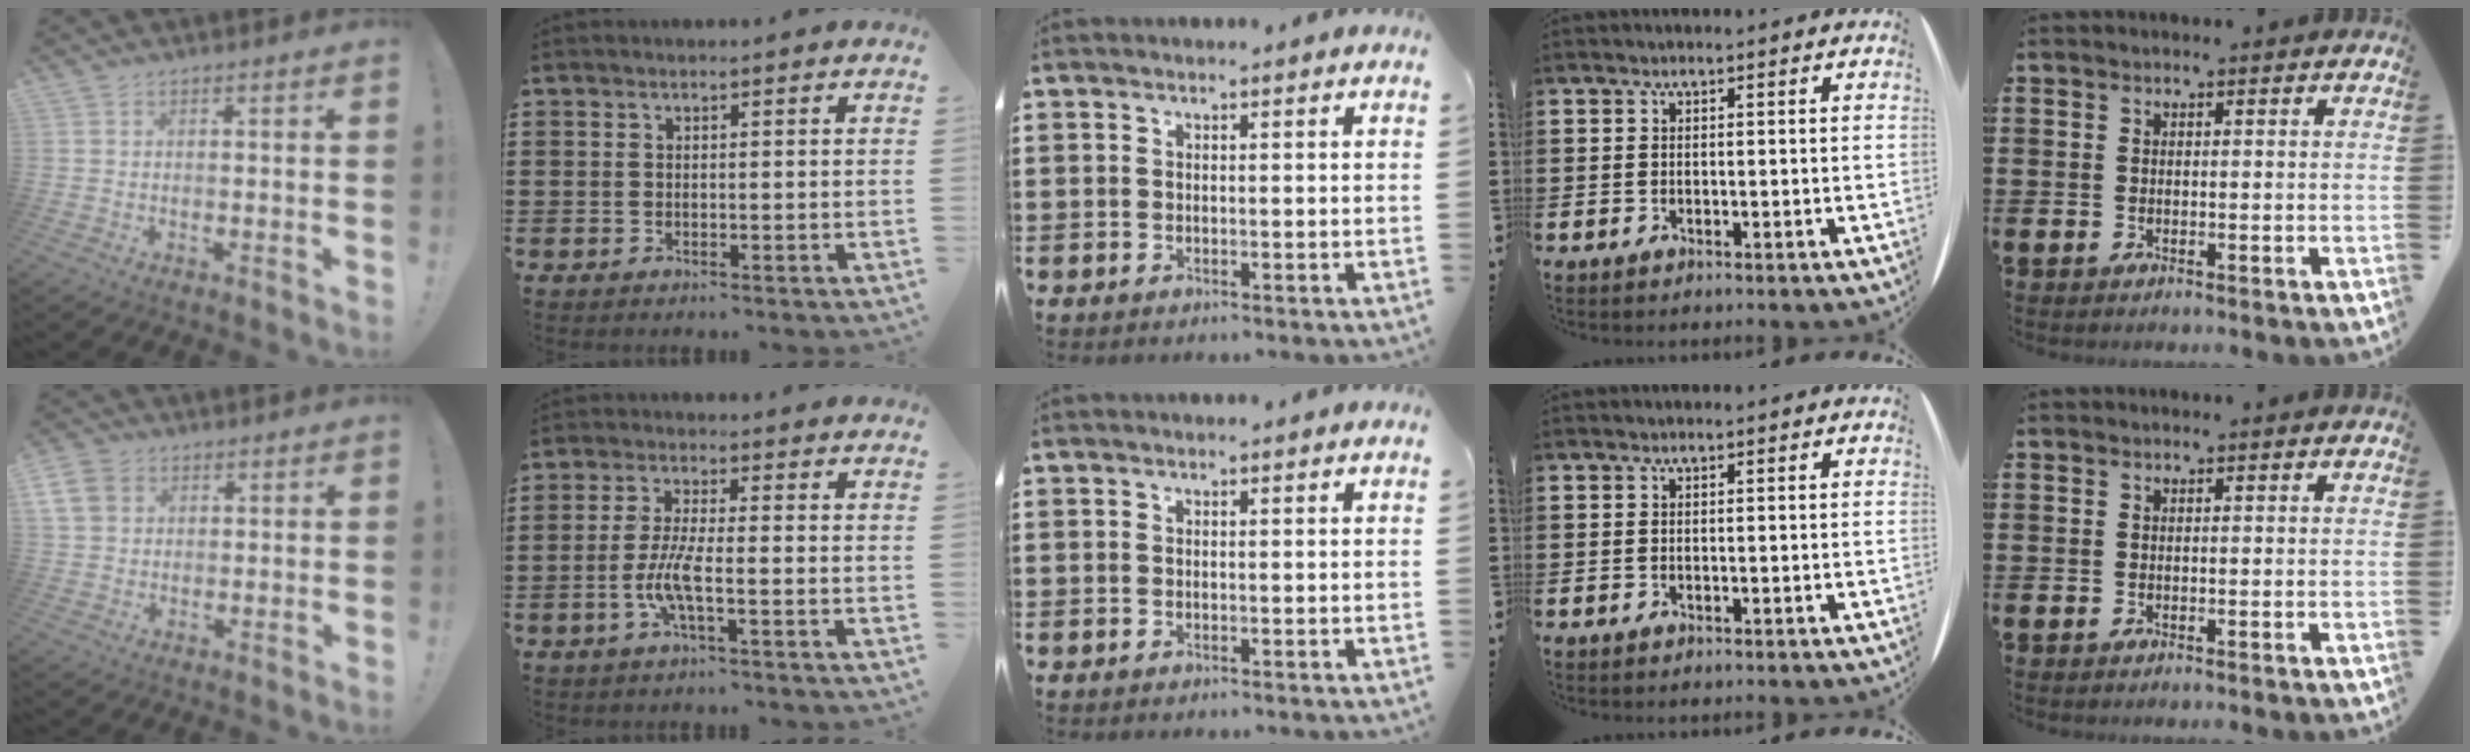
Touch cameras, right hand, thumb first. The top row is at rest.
{"thumb": {"total": 7.6, "force": [3.0, 6.1, 3.3], "torque": [-0.058, -0.009, 0.062]}, "index": {"total": 5.8, "force": [-2.0, 0.8, 5.3], "torque": [-0.125, -0.015, -0.047]}}